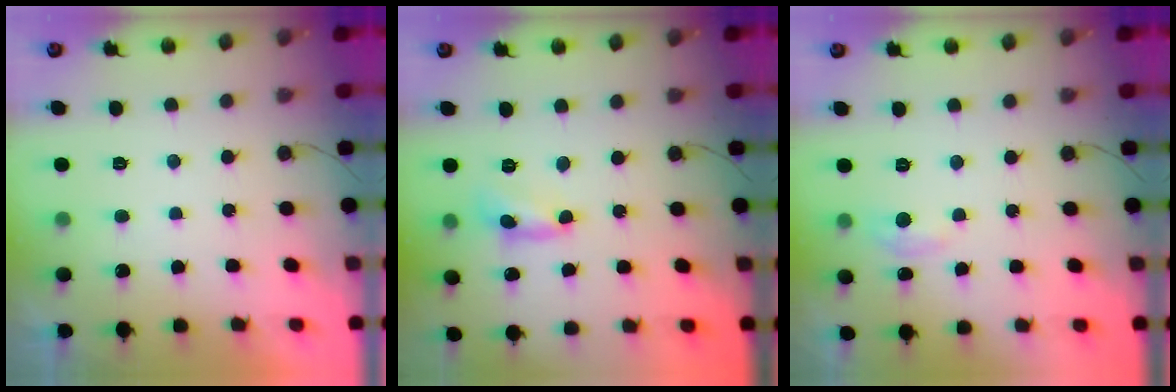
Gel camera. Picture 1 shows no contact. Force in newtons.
{"total": 3.3, "press": 3.3, "slide": 0.3}
{"total": 4.4, "press": 4.3, "slide": 0.6}